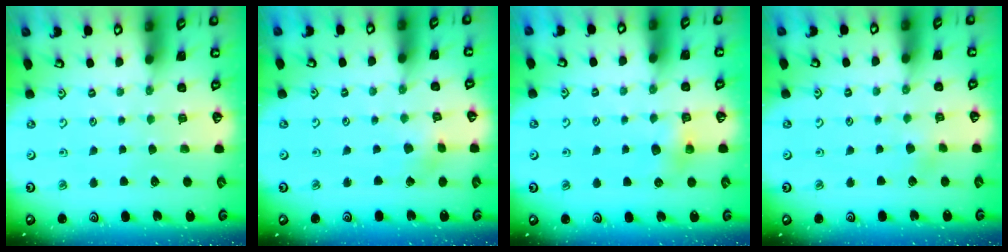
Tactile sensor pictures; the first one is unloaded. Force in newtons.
{"total": 1.8, "press": 1.8, "slide": 0.2}
{"total": 6.0, "press": 6.0, "slide": 0.4}
{"total": 1.9, "press": 1.9, "slide": 0.2}